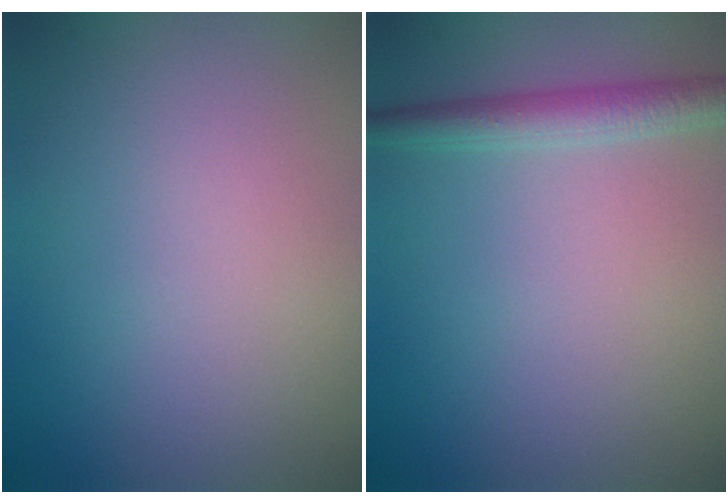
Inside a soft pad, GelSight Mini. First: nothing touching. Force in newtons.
{"total": 2.6, "press": 2.6, "slide": 0.1}